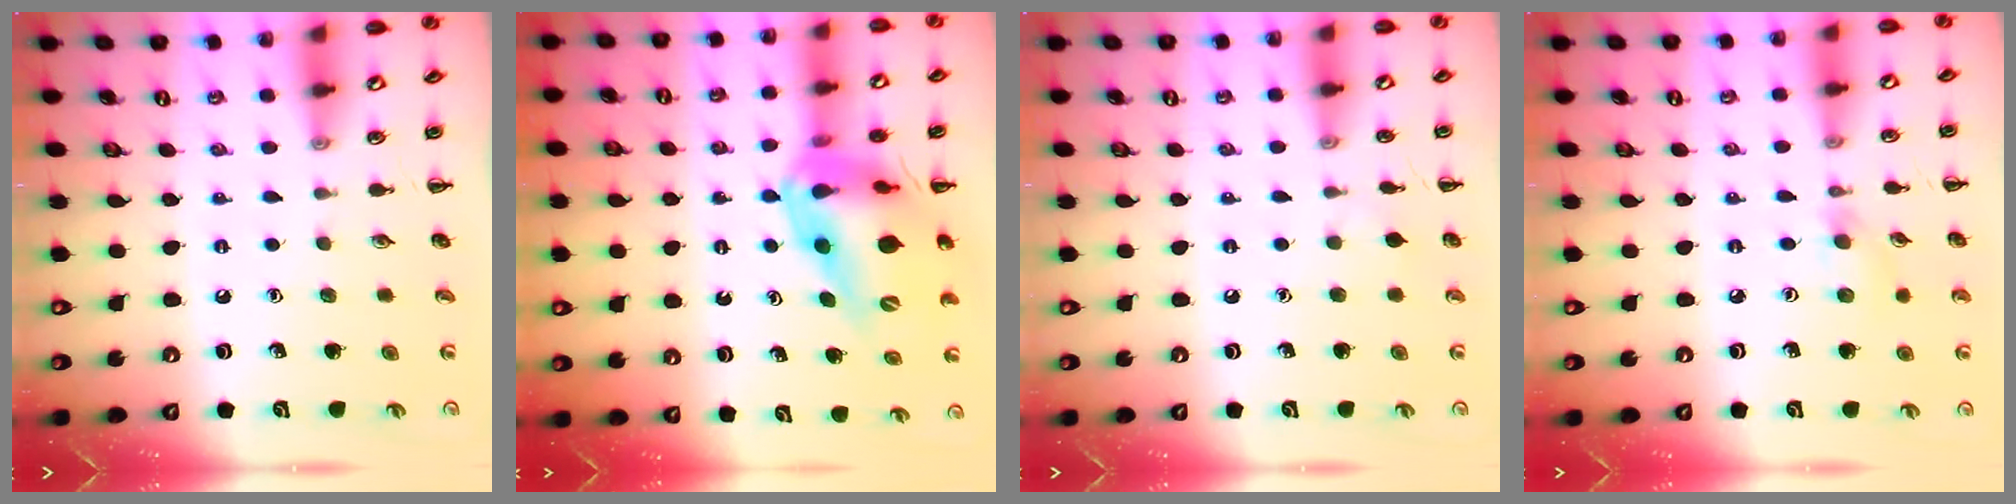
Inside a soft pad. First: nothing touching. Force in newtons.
{"total": 19.9, "press": 19.1, "slide": 5.5}
{"total": 4.0, "press": 3.8, "slide": 1.4}
{"total": 5.4, "press": 5.0, "slide": 2.0}